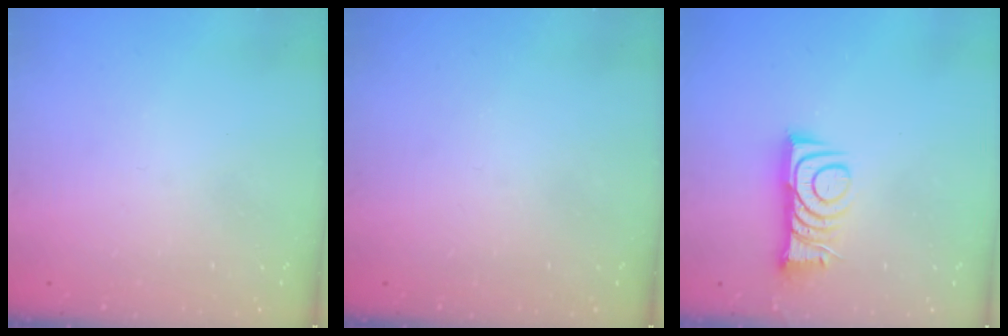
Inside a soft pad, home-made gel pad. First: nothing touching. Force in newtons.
{"total": 0.0}
{"total": 9.2, "press": 9.2, "slide": 0.3}